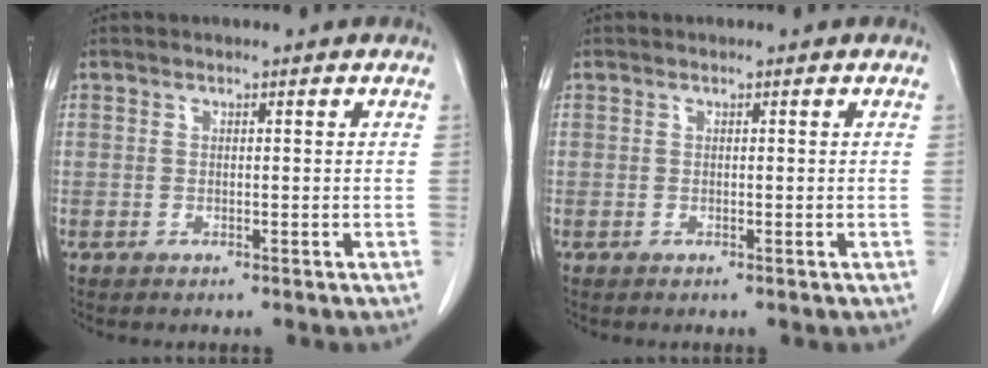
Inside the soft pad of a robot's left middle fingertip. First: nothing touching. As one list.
[{"total": 0.0}]